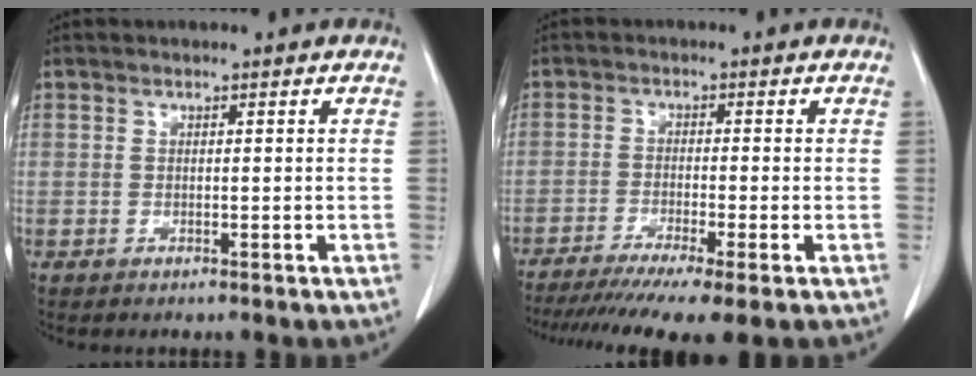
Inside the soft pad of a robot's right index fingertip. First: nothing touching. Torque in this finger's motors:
{"motor_torque": [1.33, -0.81, 0.33, 0.14]}